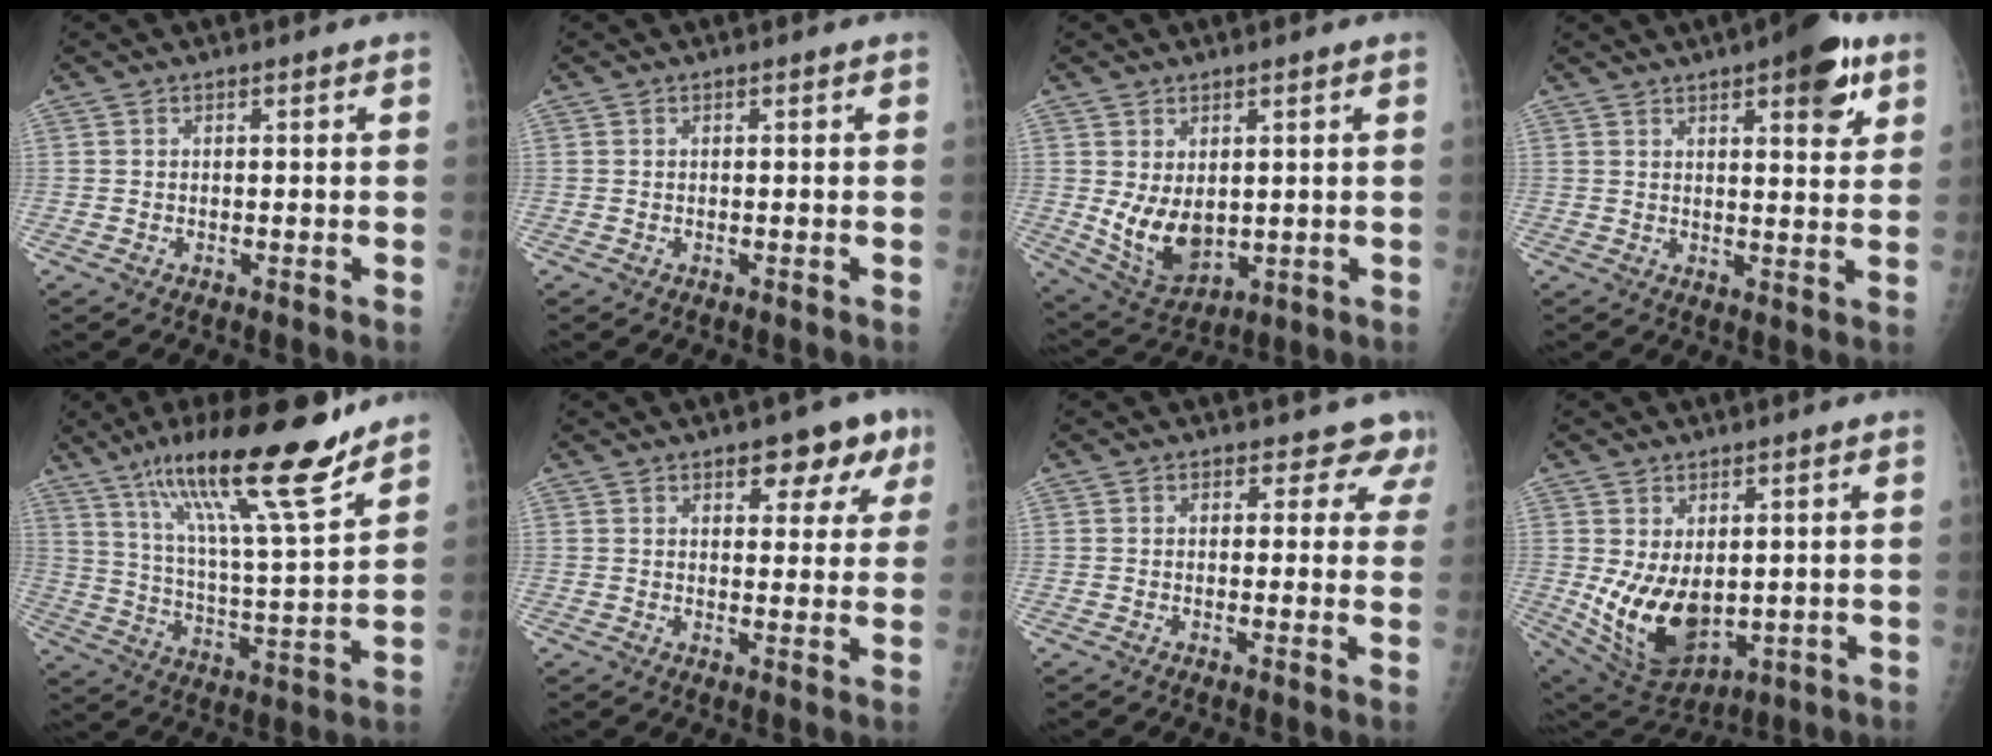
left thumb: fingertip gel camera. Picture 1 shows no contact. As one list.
[{"total": 0.0}, {"total": 9.0, "force": [0.6, 6.0, 6.6], "torque": [-0.099, -0.021, 0.034]}, {"total": 10.0, "force": [5.4, 3.3, 7.8], "torque": [-0.082, -0.019, 0.066]}, {"total": 21.5, "force": [15.4, 2.7, 14.8], "torque": [-0.229, -0.071, 0.261]}, {"total": 8.5, "force": [4.7, 4.4, 5.6], "torque": [-0.028, -0.015, 0.055]}, {"total": 4.9, "force": [3.9, 2.9, 0.4], "torque": [0.037, -0.016, 0.022]}, {"total": 12.6, "force": [0.0, 8.0, 9.7], "torque": [-0.153, -0.023, 0.031]}]